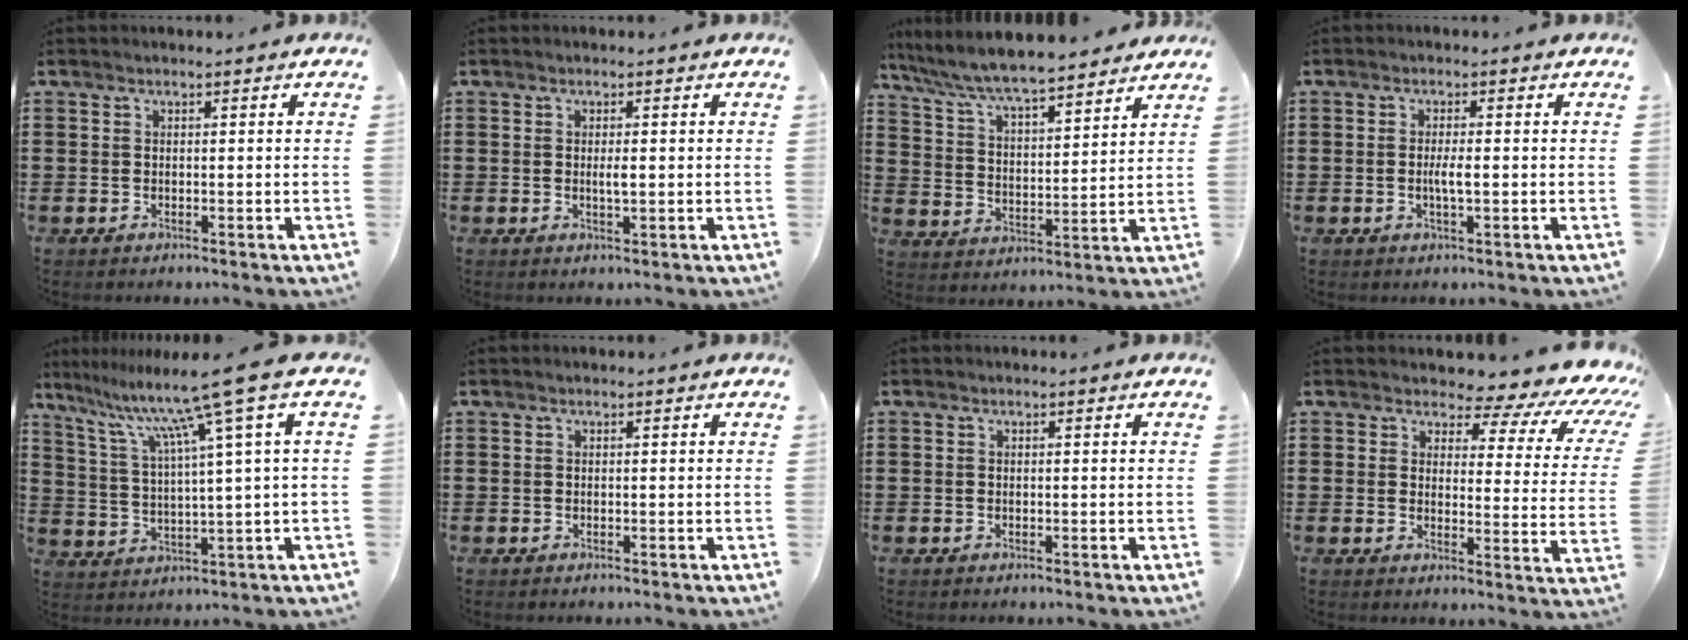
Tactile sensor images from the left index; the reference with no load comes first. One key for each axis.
{"total": 1.6, "fx": 0.0, "fy": 0.2, "fz": 1.6, "tx": -0.031, "ty": -0.003, "tz": 0.000}
{"total": 7.4, "fx": 6.9, "fy": 0.6, "fz": 2.7, "tx": -0.082, "ty": -0.037, "tz": 0.119}
{"total": 2.5, "fx": -0.3, "fy": 0.3, "fz": 2.5, "tx": -0.052, "ty": -0.005, "tz": -0.009}
{"total": 10.9, "fx": 6.3, "fy": -1.4, "fz": 8.8, "tx": -0.190, "ty": -0.033, "tz": 0.093}
{"total": 0.0}
{"total": 0.0}
{"total": 5.5, "fx": 4.1, "fy": 2.1, "fz": 3.0, "tx": -0.057, "ty": -0.030, "tz": 0.062}